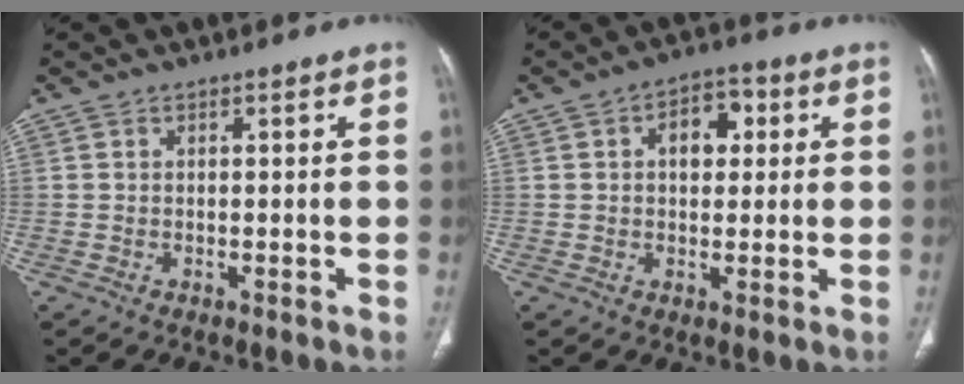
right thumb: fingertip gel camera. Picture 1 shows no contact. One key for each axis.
{"total": 6.9, "fx": 1.6, "fy": 4.5, "fz": 5.0, "tx": -0.048, "ty": 0.010, "tz": 0.019}